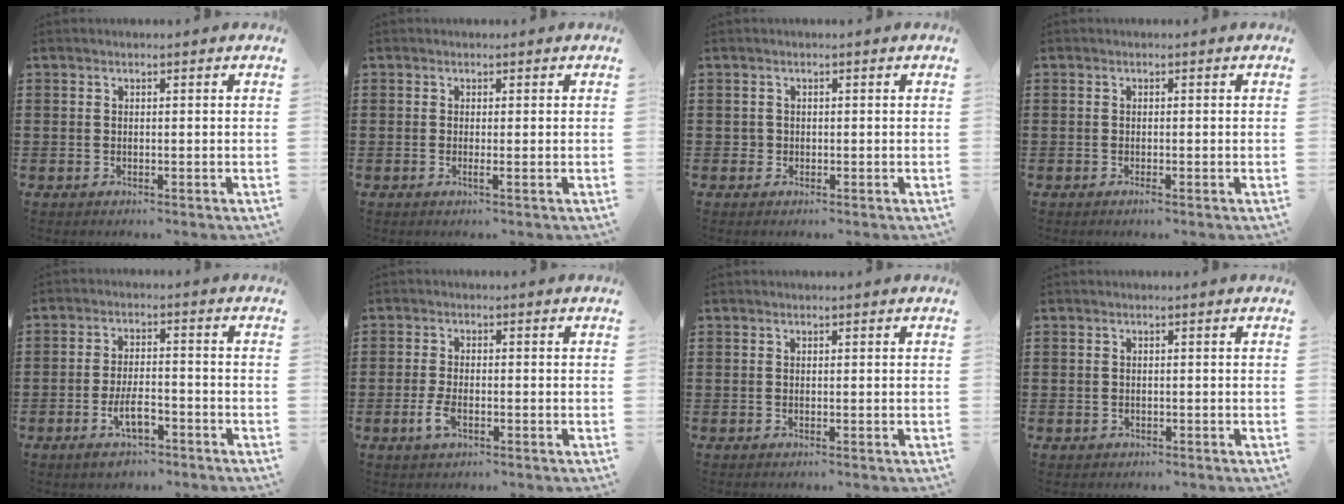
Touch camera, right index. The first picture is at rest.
{"total": 0.6, "force": [-0.2, 0.0, 0.6], "torque": [-0.012, -0.004, -0.002]}
{"total": 1.0, "force": [-0.2, 1.0, 0.2], "torque": [-0.005, 0.006, -0.006]}
{"total": 0.6, "force": [-0.4, 0.1, 0.4], "torque": [-0.009, -0.002, -0.007]}
{"total": 5.8, "force": [-3.1, 2.3, 4.3], "torque": [-0.090, 0.001, -0.060]}
{"total": 3.2, "force": [-1.2, 1.5, 2.5], "torque": [-0.067, -0.004, -0.029]}
{"total": 0.0}
{"total": 0.7, "force": [-0.3, 0.6, 0.0], "torque": [-0.002, 0.005, -0.007]}